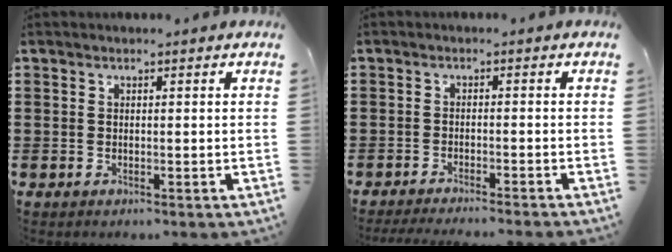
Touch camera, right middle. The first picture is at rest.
{"total": 2.2, "force": [-2.1, -0.4, 0.7], "torque": [-0.013, -0.004, -0.040]}